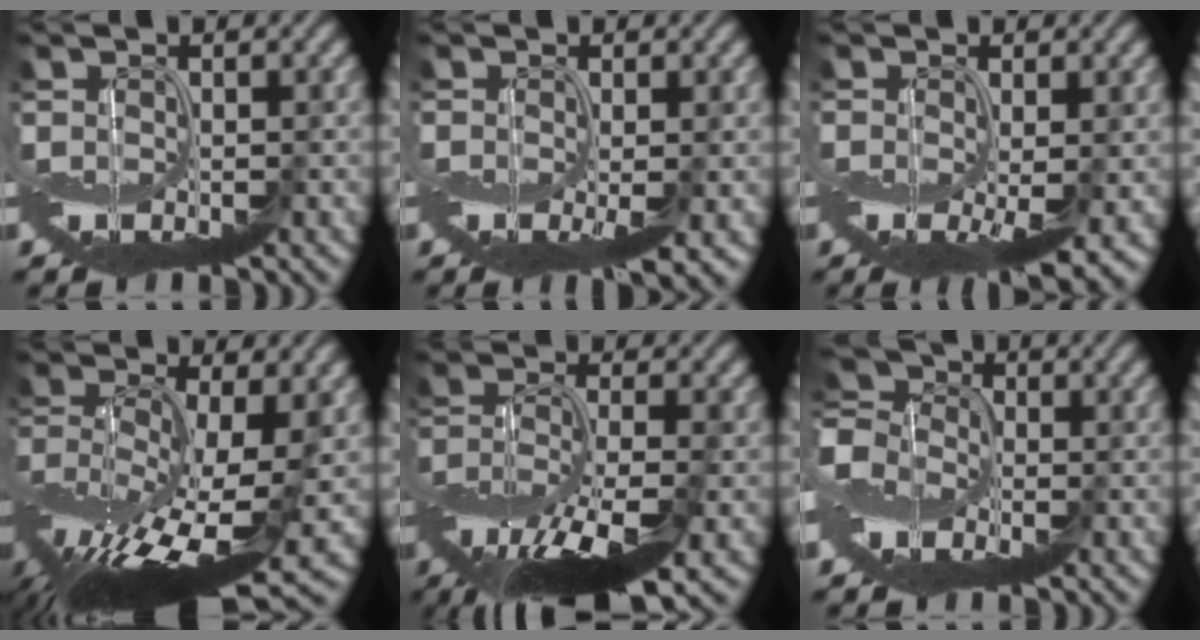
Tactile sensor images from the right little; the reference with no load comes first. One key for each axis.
{"total": 3.0, "fx": -1.2, "fy": 0.9, "fz": 2.6, "tx": -0.045, "ty": -0.010, "tz": -0.016}
{"total": 5.8, "fx": -1.6, "fy": 2.3, "fz": 5.1, "tx": -0.079, "ty": -0.017, "tz": -0.015}
{"total": 13.6, "fx": -4.4, "fy": 5.0, "fz": 11.9, "tx": -0.250, "ty": -0.018, "tz": -0.070}
{"total": 9.1, "fx": -4.4, "fy": 2.8, "fz": 7.4, "tx": -0.140, "ty": -0.011, "tz": -0.087}
{"total": 6.6, "fx": -1.2, "fy": 5.1, "fz": 4.1, "tx": -0.107, "ty": 0.009, "tz": -0.040}